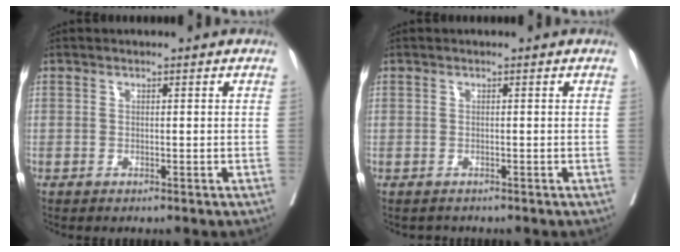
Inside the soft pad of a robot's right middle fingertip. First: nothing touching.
{"total": 0.9, "force": [-0.5, 0.7, -0.2], "torque": [-0.007, 0.002, -0.013]}